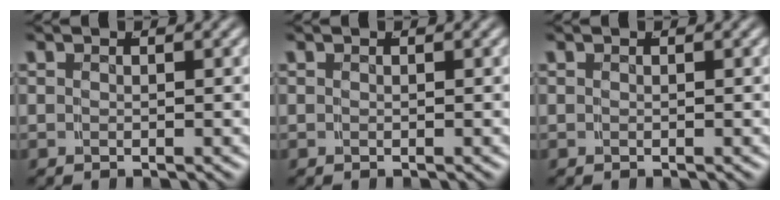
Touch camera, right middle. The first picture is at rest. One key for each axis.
{"total": 0.0}
{"total": 0.0}